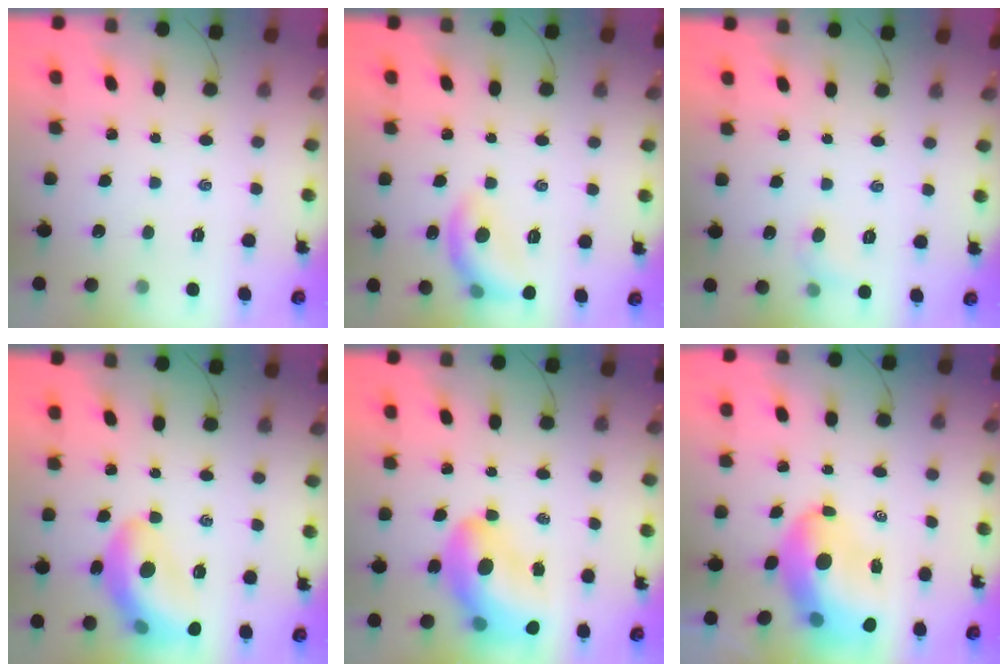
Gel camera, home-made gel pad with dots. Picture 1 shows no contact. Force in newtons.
{"total": 10.6, "press": 10.5, "slide": 0.4}
{"total": 5.3, "press": 5.1, "slide": 1.5}
{"total": 15.1, "press": 14.8, "slide": 2.9}
{"total": 15.3, "press": 14.7, "slide": 4.3}
{"total": 10.6, "press": 10.2, "slide": 3.1}